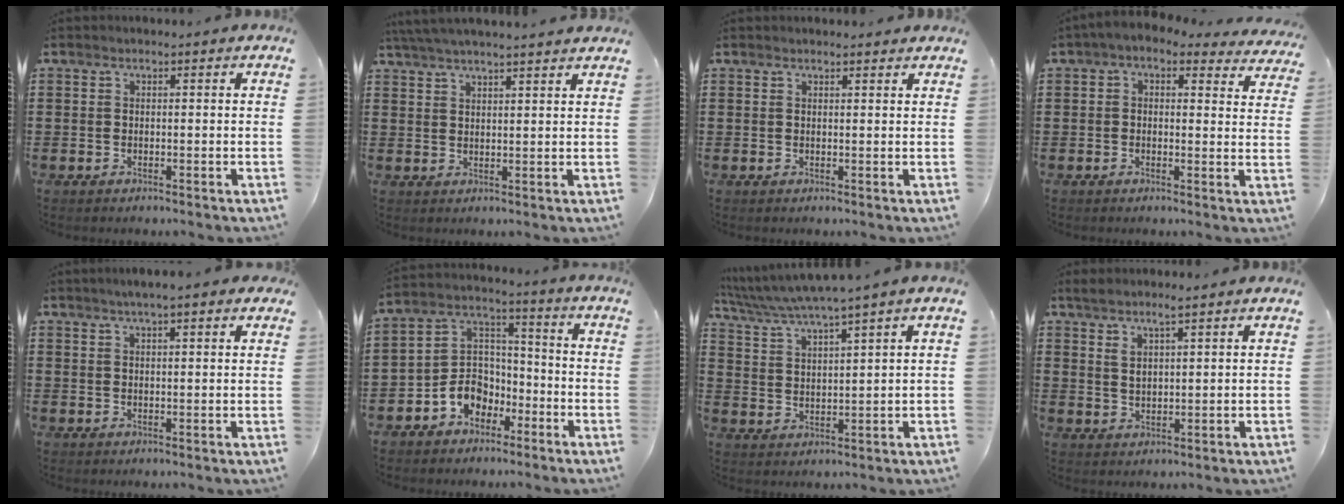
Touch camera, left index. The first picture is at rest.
{"total": 3.6, "force": [3.4, -0.5, 1.0], "torque": [-0.031, -0.007, 0.062]}
{"total": 1.2, "force": [1.1, 0.1, 0.3], "torque": [-0.008, 0.001, 0.022]}
{"total": 2.3, "force": [1.4, 1.1, 1.5], "torque": [-0.036, -0.005, 0.021]}
{"total": 2.7, "force": [1.9, 0.3, 1.8], "torque": [-0.041, 0.007, 0.034]}
{"total": 7.0, "force": [-4.2, 5.5, 1.5], "torque": [-0.047, 0.016, -0.083]}
{"total": 4.1, "force": [3.6, -0.7, 1.8], "torque": [-0.049, -0.024, 0.057]}
{"total": 2.8, "force": [1.9, 0.5, 1.9], "torque": [-0.041, 0.003, 0.034]}